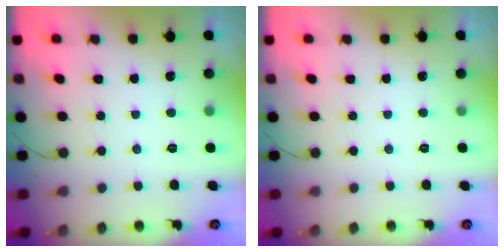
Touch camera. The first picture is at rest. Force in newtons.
{"total": 0.0}